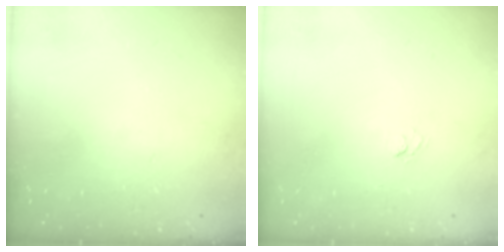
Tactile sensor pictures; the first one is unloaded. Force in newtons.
{"total": 3.6, "press": 3.4, "slide": 1.1}